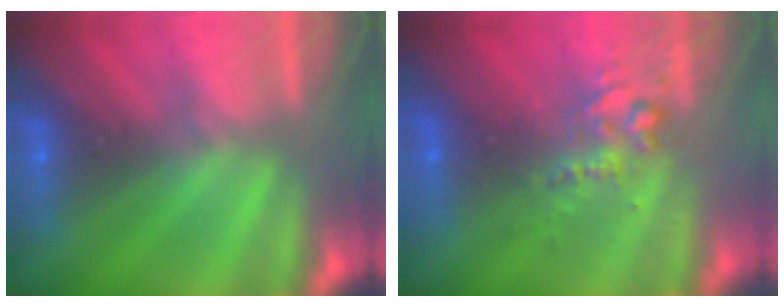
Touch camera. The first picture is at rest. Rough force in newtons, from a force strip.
{"total": 2.7}